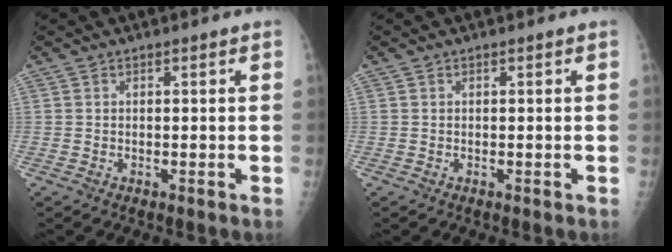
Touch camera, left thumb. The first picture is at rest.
{"total": 0.0}